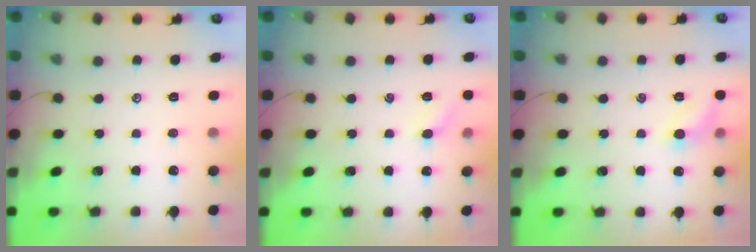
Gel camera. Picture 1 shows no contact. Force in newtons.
{"total": 4.4, "press": 4.2, "slide": 1.4}
{"total": 6.9, "press": 6.7, "slide": 1.7}